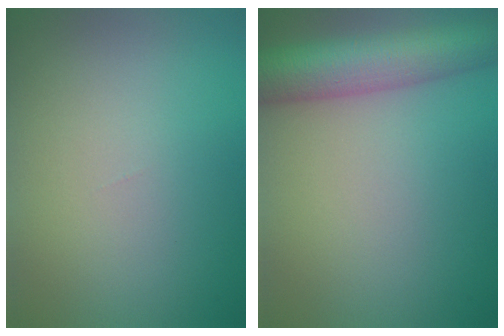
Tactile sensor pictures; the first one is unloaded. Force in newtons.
{"total": 7.9, "press": 7.9, "slide": 0.4}